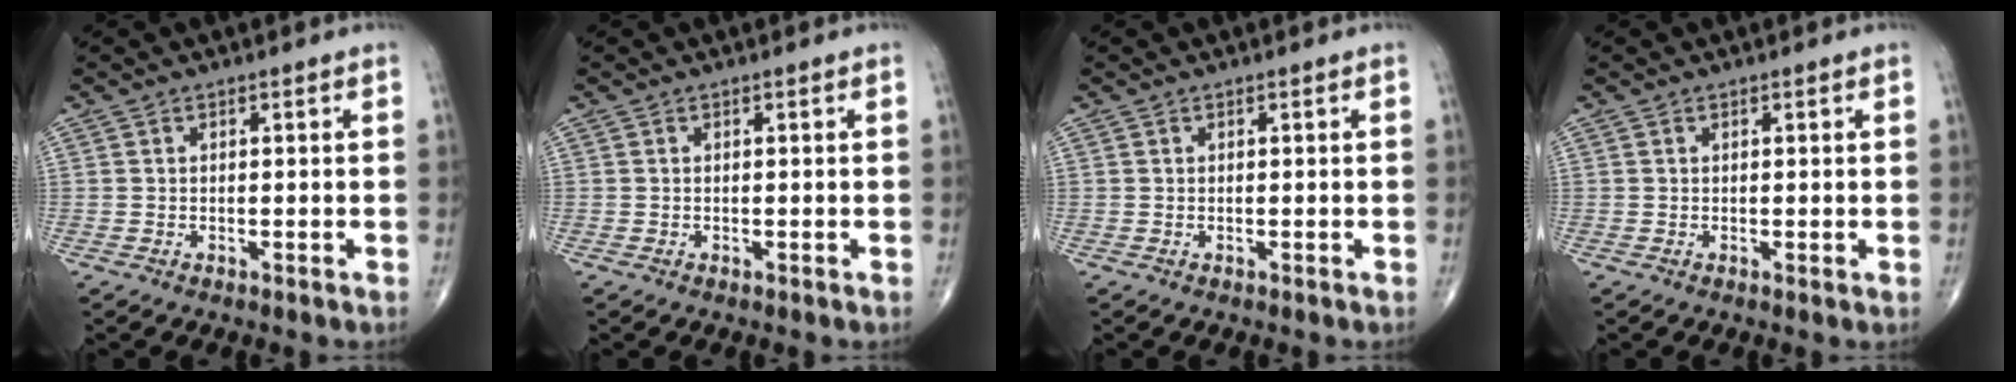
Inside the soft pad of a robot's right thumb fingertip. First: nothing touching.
{"total": 0.0}
{"total": 0.0}
{"total": 0.0}